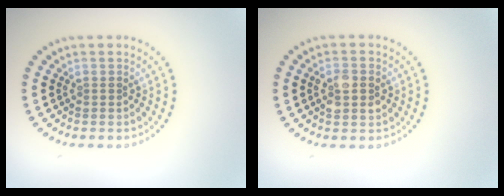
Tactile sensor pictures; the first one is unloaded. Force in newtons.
{"total": 2.4, "press": 2.4, "slide": 0.2}